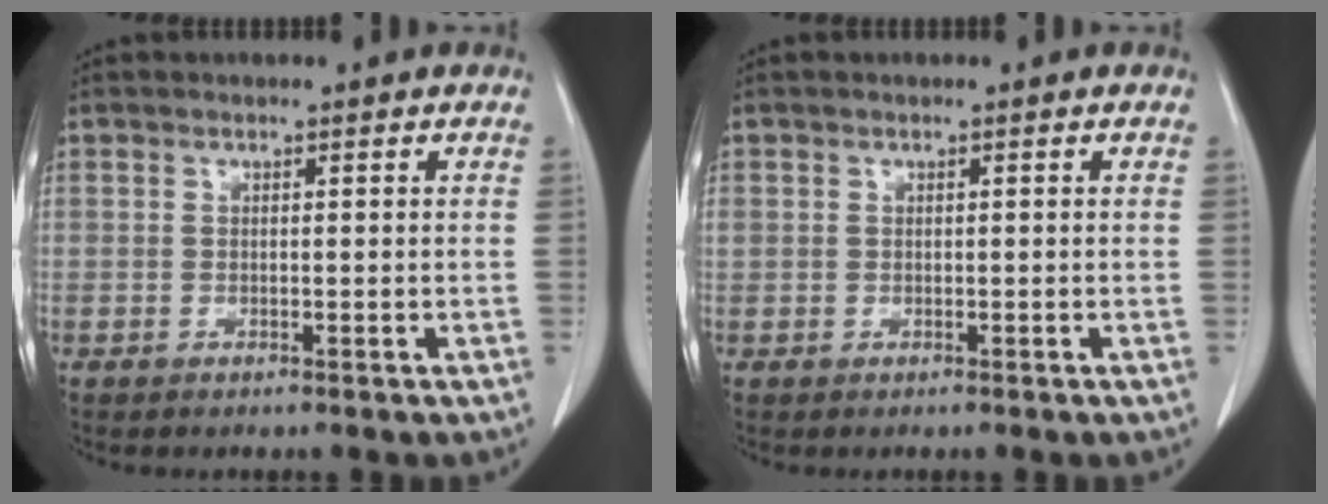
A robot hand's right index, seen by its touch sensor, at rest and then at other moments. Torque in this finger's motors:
{"motor_torque": [0.46, 0.34, 0.25, 0.10]}